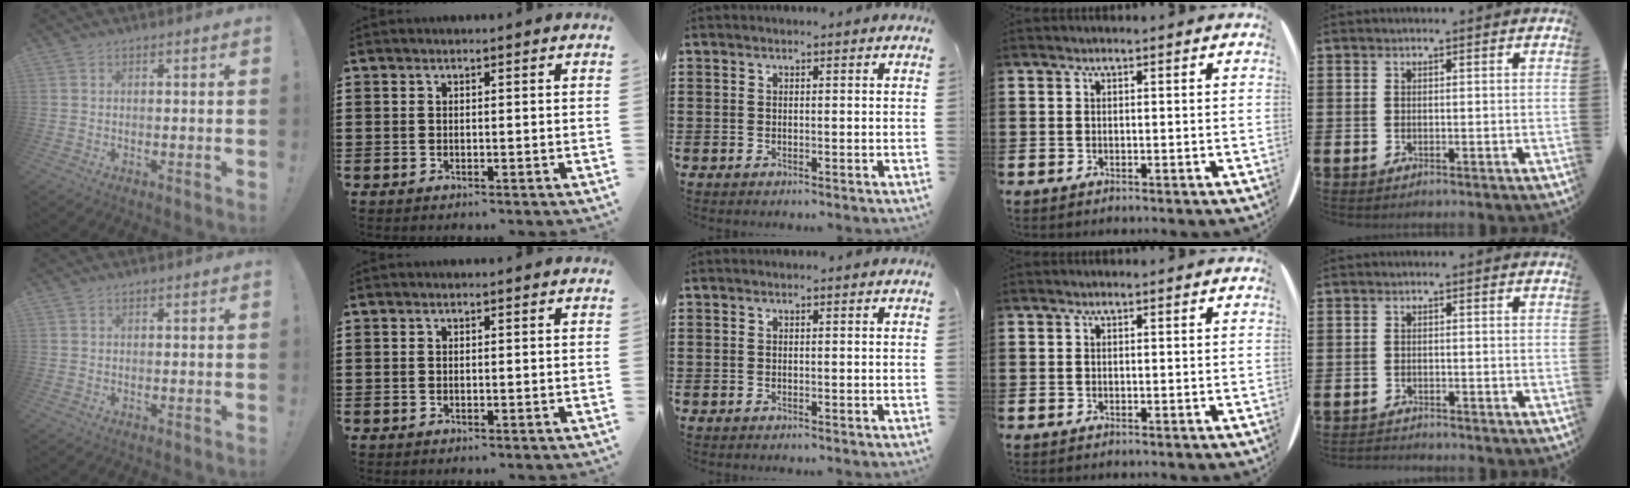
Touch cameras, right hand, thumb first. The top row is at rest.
{"little": {"total": 1.0, "force": [-1.0, 0.0, -0.1], "torque": [-0.003, 0.001, -0.020]}}